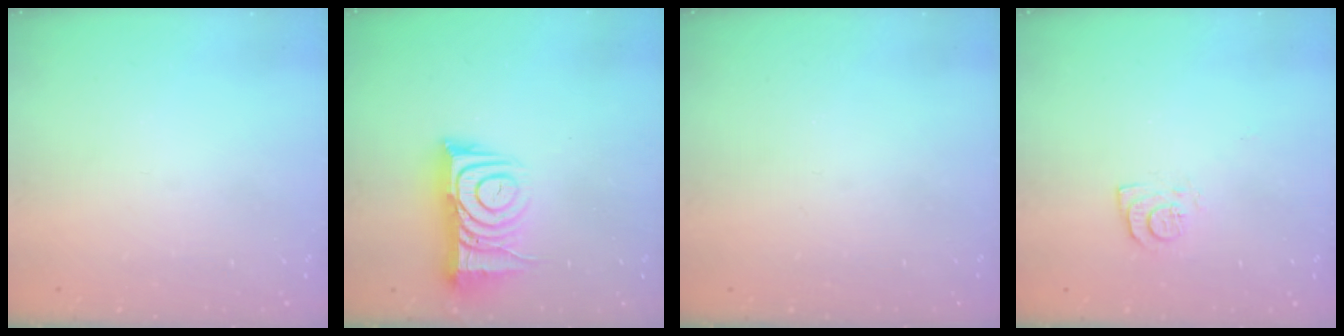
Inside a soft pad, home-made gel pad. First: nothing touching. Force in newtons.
{"total": 11.5, "press": 11.4, "slide": 1.1}
{"total": 0.0}
{"total": 6.8, "press": 6.7, "slide": 0.7}